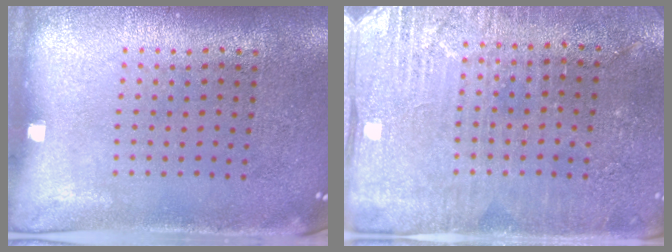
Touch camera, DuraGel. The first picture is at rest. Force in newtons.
{"total": 2.9, "press": 2.9, "slide": 0.4}